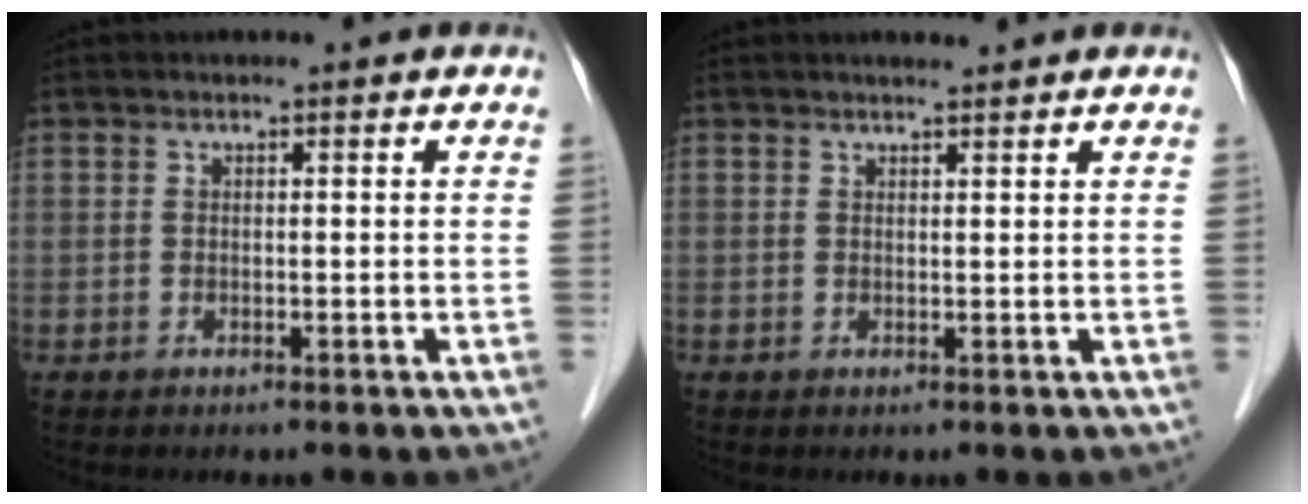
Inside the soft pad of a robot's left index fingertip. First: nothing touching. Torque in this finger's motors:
{"motor_torque": [0.17, -0.21, 0.05, 0.01]}